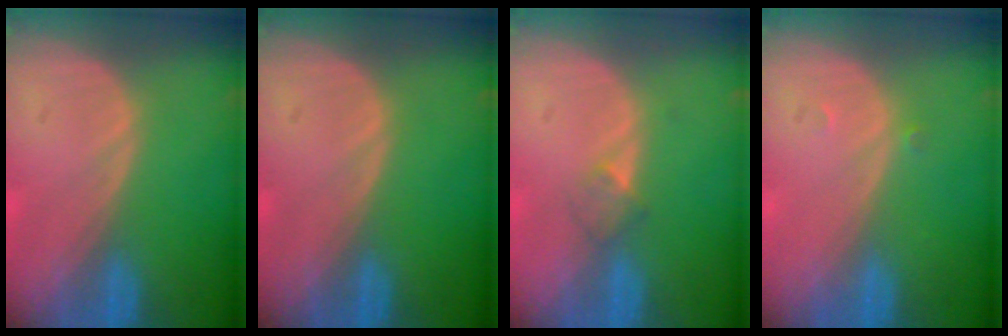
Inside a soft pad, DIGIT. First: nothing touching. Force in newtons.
{"total": 0.0}
{"total": 2.1, "press": 1.8, "slide": 1.0}
{"total": 0.7, "press": 0.5, "slide": 0.5}